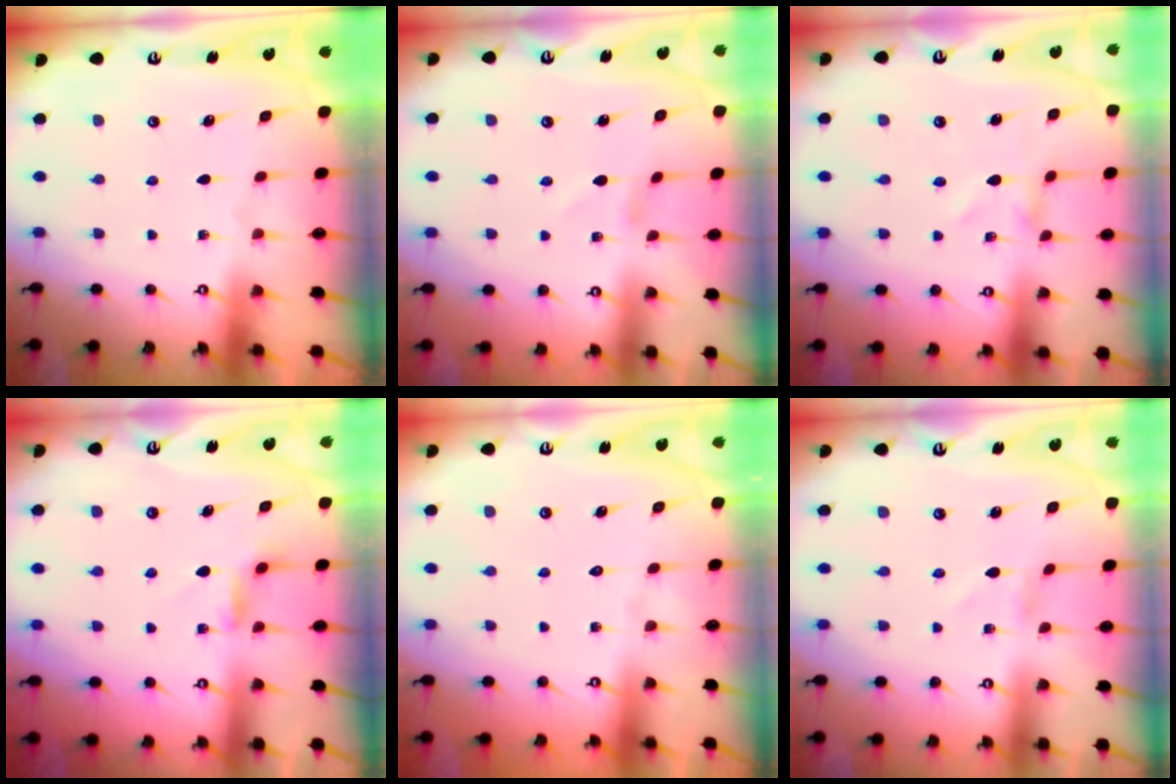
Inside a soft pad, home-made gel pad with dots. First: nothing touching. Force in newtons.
{"total": 1.1, "press": 1.1, "slide": 0.1}
{"total": 0.0}
{"total": 3.1, "press": 3.1, "slide": 0.4}
{"total": 1.5, "press": 1.5, "slide": 0.1}
{"total": 1.0, "press": 1.0, "slide": 0.1}